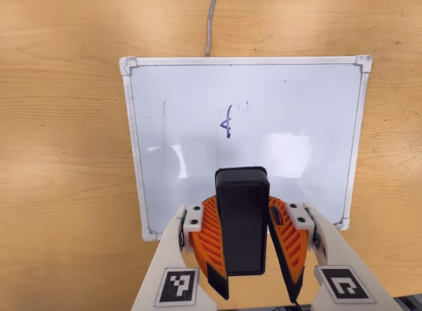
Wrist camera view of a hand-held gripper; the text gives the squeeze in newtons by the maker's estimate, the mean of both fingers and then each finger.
{"total": 9.8, "left": 10.0, "right": 9.6}